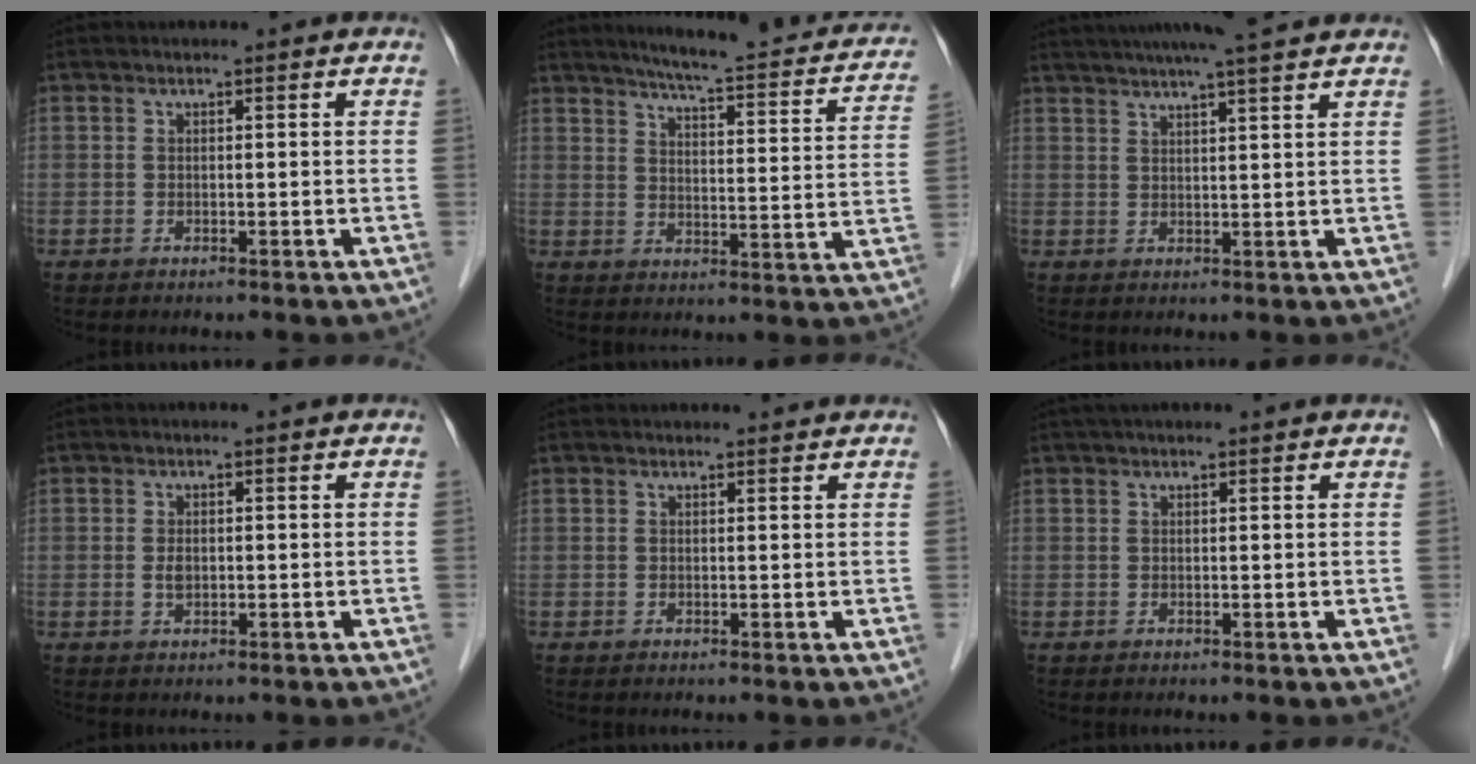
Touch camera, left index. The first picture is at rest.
{"total": 20.1, "force": [17.4, 2.8, 9.6], "torque": [-0.122, -0.018, 0.204]}
{"total": 13.1, "force": [11.3, -0.3, 6.7], "torque": [-0.114, 0.028, 0.150]}
{"total": 1.5, "force": [-0.1, 0.8, 1.2], "torque": [-0.027, 0.000, 0.000]}
{"total": 2.9, "force": [2.8, 0.4, 0.6], "torque": [-0.012, 0.017, 0.034]}
{"total": 3.5, "force": [3.0, 0.3, 1.8], "torque": [-0.024, 0.039, 0.043]}